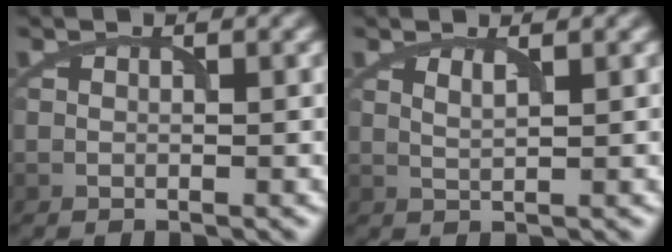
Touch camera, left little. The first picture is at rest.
{"total": 1.1, "force": [0.7, 0.2, 0.8], "torque": [-0.017, -0.002, 0.013]}